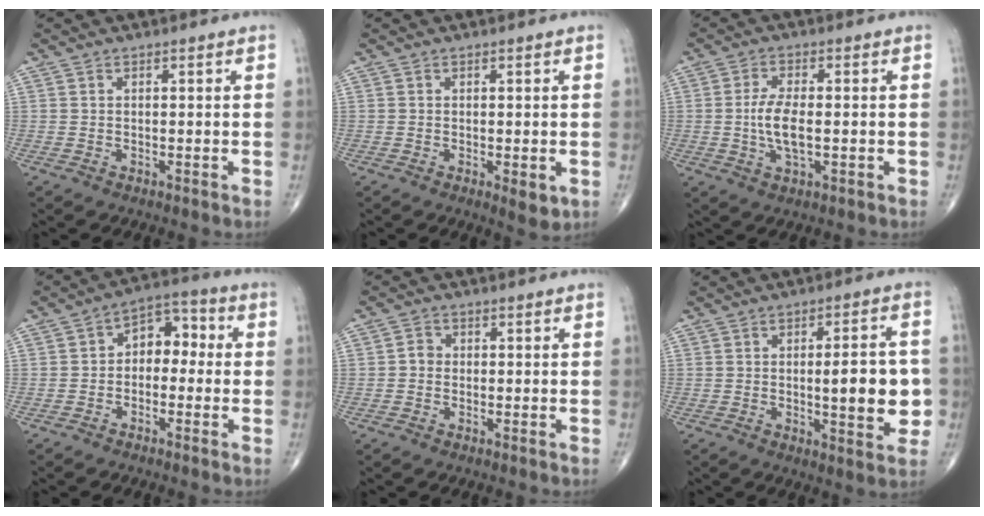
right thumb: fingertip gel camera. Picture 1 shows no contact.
{"total": 3.0, "force": [-0.7, 1.1, 2.7], "torque": [-0.033, -0.008, -0.008]}
{"total": 6.3, "force": [-0.5, 2.6, 5.7], "torque": [-0.121, -0.002, -0.012]}
{"total": 7.5, "force": [-0.4, 5.2, 5.4], "torque": [-0.047, 0.039, -0.024]}
{"total": 1.9, "force": [-0.2, 1.7, 0.8], "torque": [-0.002, 0.006, -0.009]}
{"total": 12.0, "force": [-0.9, 3.6, 11.4], "torque": [-0.137, 0.002, -0.010]}